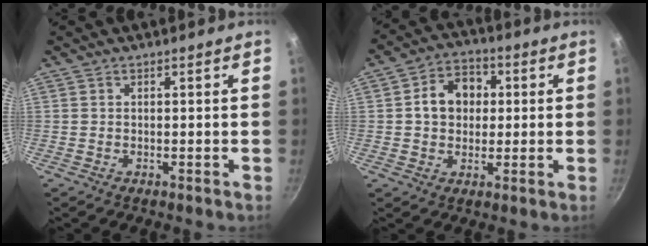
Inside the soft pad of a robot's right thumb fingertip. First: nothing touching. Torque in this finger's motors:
{"motor_torque": [-0.66, 1.01, 0.52, 0.16, 0.04]}